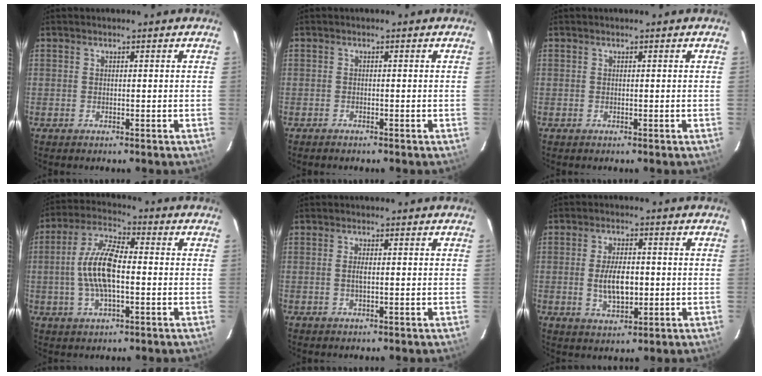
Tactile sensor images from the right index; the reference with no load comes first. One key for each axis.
{"total": 0.9, "fx": -0.8, "fy": 0.0, "fz": 0.2, "tx": -0.006, "ty": -0.002, "tz": -0.016}
{"total": 0.0}
{"total": 11.3, "fx": -1.0, "fy": 4.4, "fz": 10.4, "tx": -0.215, "ty": 0.011, "tz": -0.021}
{"total": 1.6, "fx": 0.0, "fy": 0.4, "fz": 1.6, "tx": -0.033, "ty": 0.000, "tz": -0.001}
{"total": 7.3, "fx": -0.6, "fy": 3.6, "fz": 6.3, "tx": -0.120, "ty": -0.004, "tz": -0.003}